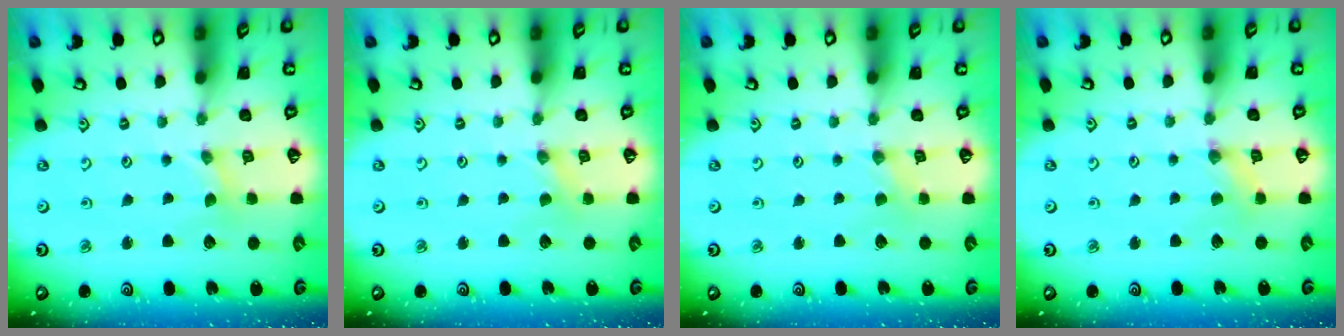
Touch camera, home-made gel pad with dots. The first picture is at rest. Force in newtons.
{"total": 0.5, "press": 0.5, "slide": 0.1}
{"total": 0.0}
{"total": 1.6, "press": 1.5, "slide": 0.2}